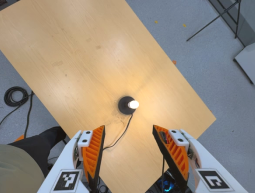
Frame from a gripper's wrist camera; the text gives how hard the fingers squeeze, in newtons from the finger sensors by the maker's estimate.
{"total": 0.0}